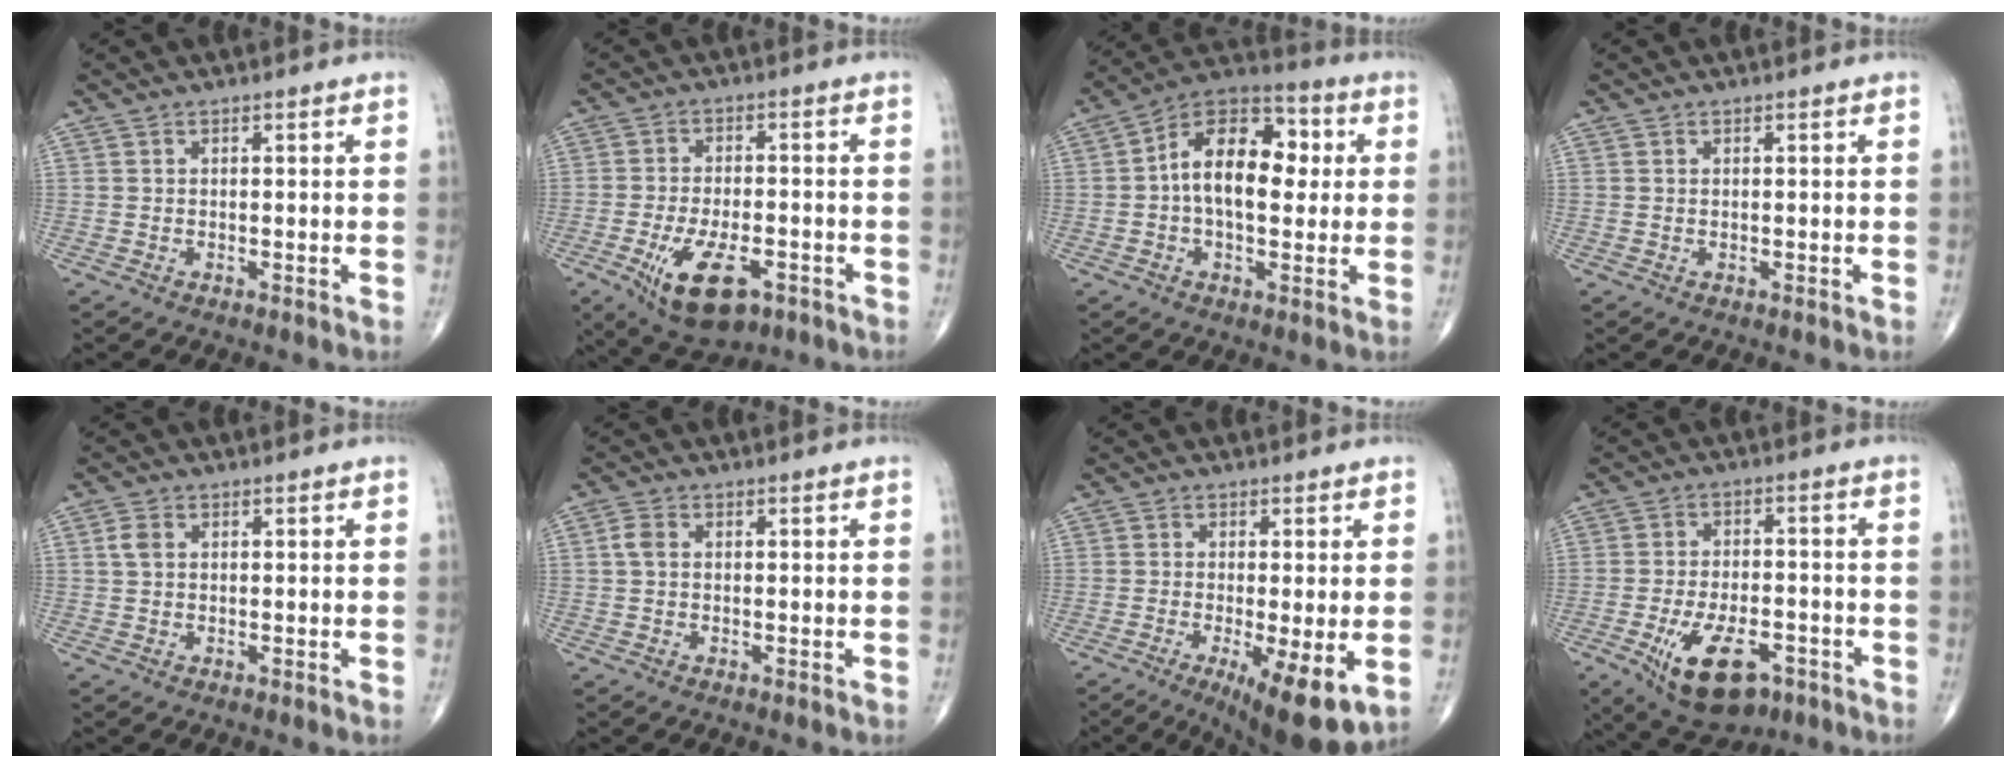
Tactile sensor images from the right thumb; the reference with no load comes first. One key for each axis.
{"total": 12.6, "fx": -5.6, "fy": 5.9, "fz": 9.6, "tx": -0.159, "ty": 0.009, "tz": -0.082}
{"total": 15.6, "fx": 1.4, "fy": 9.1, "fz": 12.6, "tx": -0.177, "ty": 0.032, "tz": 0.012}
{"total": 0.0}
{"total": 2.3, "fx": 0.5, "fy": 1.6, "fz": 1.5, "tx": -0.035, "ty": 0.006, "tz": 0.009}
{"total": 2.2, "fx": 0.2, "fy": 1.5, "fz": 1.6, "tx": -0.037, "ty": 0.006, "tz": 0.000}
{"total": 11.3, "fx": -3.5, "fy": 3.0, "fz": 10.4, "tx": -0.159, "ty": -0.023, "tz": -0.048}
{"total": 13.6, "fx": -6.4, "fy": 6.9, "fz": 9.8, "tx": -0.153, "ty": 0.017, "tz": -0.092}